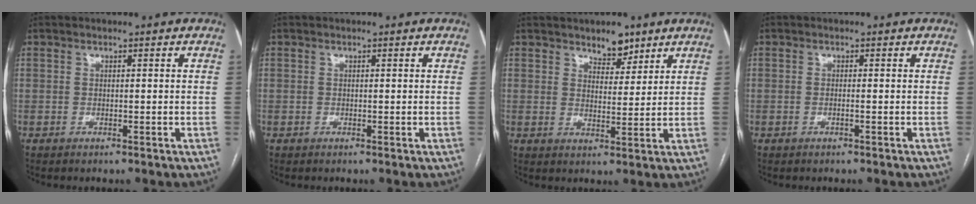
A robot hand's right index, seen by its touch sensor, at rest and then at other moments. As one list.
[{"total": 0.0}, {"total": 4.5, "force": [3.4, 2.2, 1.8], "torque": [-0.021, -0.002, 0.056]}, {"total": 0.5, "force": [-0.2, -0.1, 0.5], "torque": [-0.011, 0.001, -0.005]}]